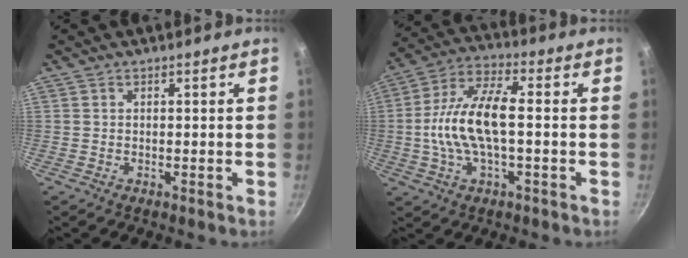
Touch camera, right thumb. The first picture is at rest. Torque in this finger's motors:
{"motor_torque": [0.54, 0.51, 1.46, -0.26, 0.17]}